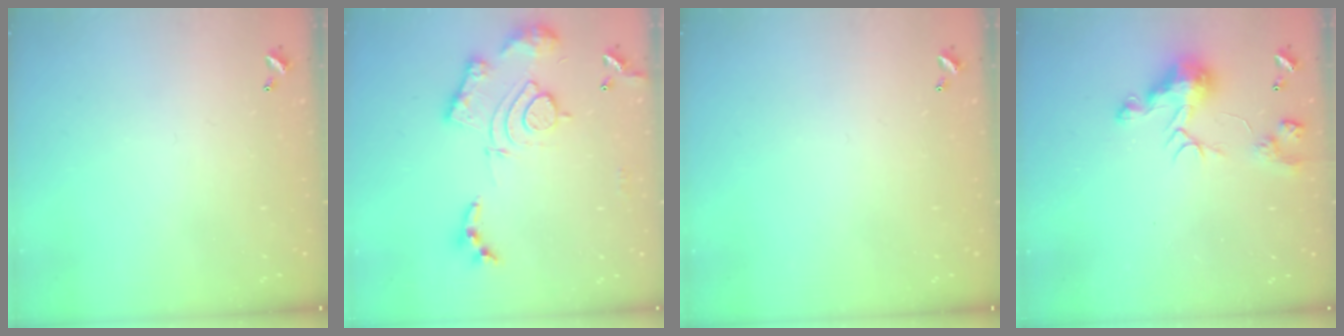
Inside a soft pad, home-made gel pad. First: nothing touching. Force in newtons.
{"total": 17.4, "press": 17.3, "slide": 1.7}
{"total": 0.0}
{"total": 11.0, "press": 11.0, "slide": 0.7}